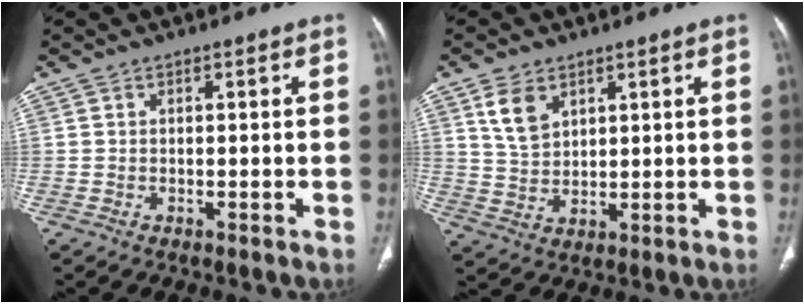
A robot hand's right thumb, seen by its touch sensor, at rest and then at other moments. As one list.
[{"total": 6.1, "force": [3.2, 3.8, 3.6], "torque": [-0.059, -0.015, 0.072]}]